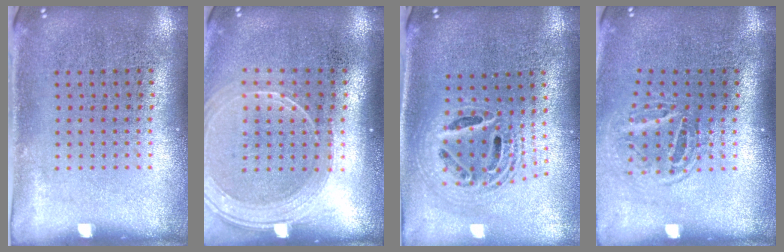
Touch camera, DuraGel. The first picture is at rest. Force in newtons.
{"total": 1.9, "press": 1.8, "slide": 0.8}
{"total": 2.1, "press": 1.7, "slide": 1.2}
{"total": 1.6, "press": 1.0, "slide": 1.2}